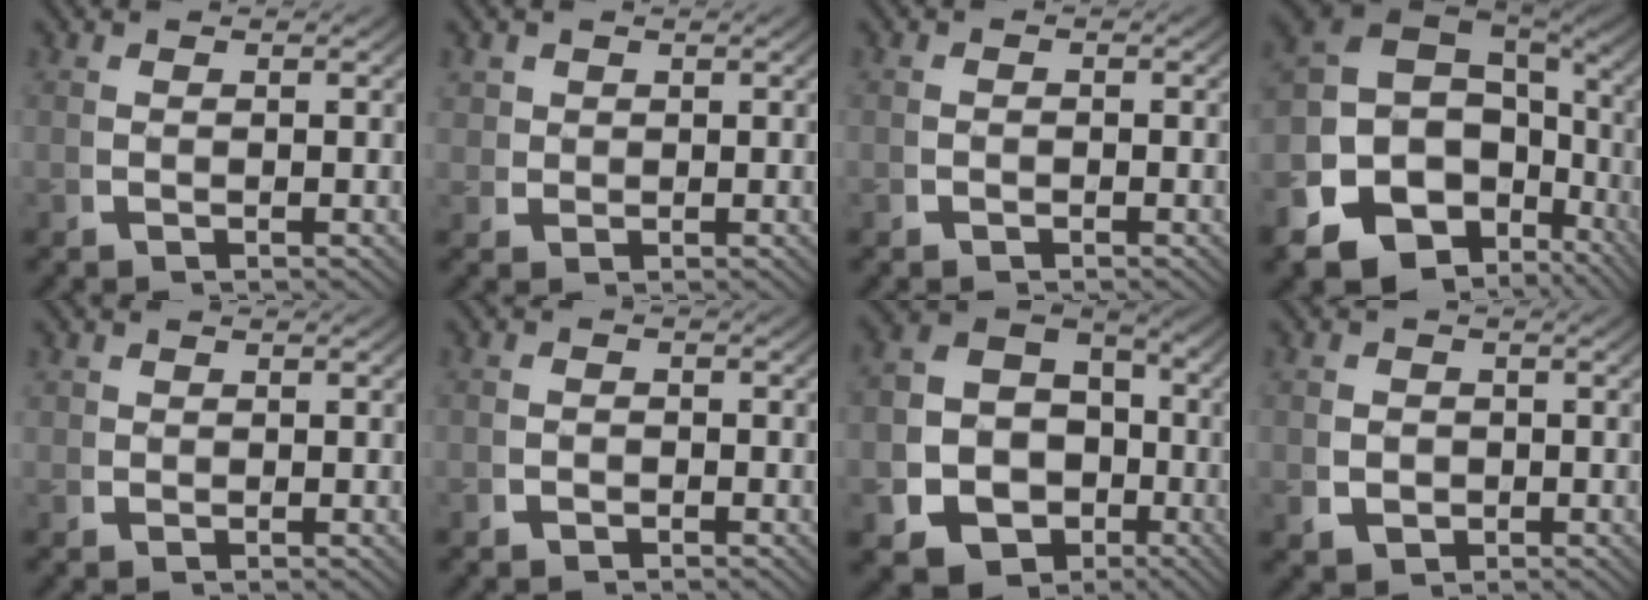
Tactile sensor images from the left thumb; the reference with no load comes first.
{"total": 2.3, "force": [1.0, 2.0, 0.7], "torque": [-0.020, -0.009, 0.025]}
{"total": 0.7, "force": [-0.6, 0.5, 0.1], "torque": [0.000, -0.003, -0.012]}
{"total": 15.8, "force": [-2.0, 11.8, 10.4], "torque": [-0.216, -0.047, -0.022]}
{"total": 1.1, "force": [0.5, 0.9, 0.2], "torque": [-0.005, -0.004, 0.010]}
{"total": 1.1, "force": [-0.8, 0.6, 0.2], "torque": [-0.001, -0.005, -0.017]}
{"total": 16.4, "force": [-4.6, 13.9, 7.3], "torque": [-0.179, -0.065, -0.068]}
{"total": 3.0, "force": [-0.5, 2.6, 1.4], "torque": [-0.028, -0.011, -0.003]}